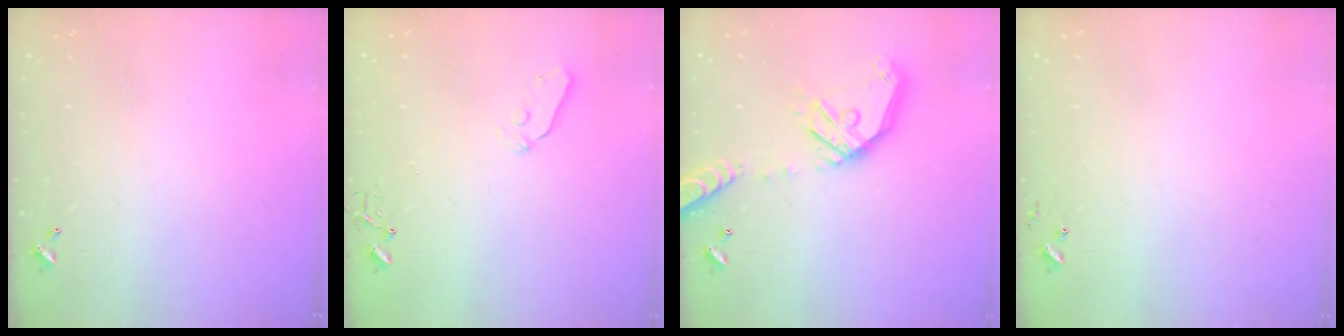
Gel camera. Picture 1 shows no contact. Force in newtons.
{"total": 4.5, "press": 4.4, "slide": 0.7}
{"total": 19.5, "press": 19.2, "slide": 3.4}
{"total": 4.7, "press": 4.7, "slide": 0.4}